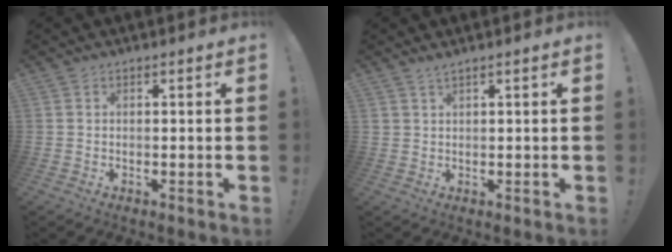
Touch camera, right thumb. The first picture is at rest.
{"total": 1.6, "force": [1.3, 0.2, 0.8], "torque": [-0.018, -0.005, 0.025]}